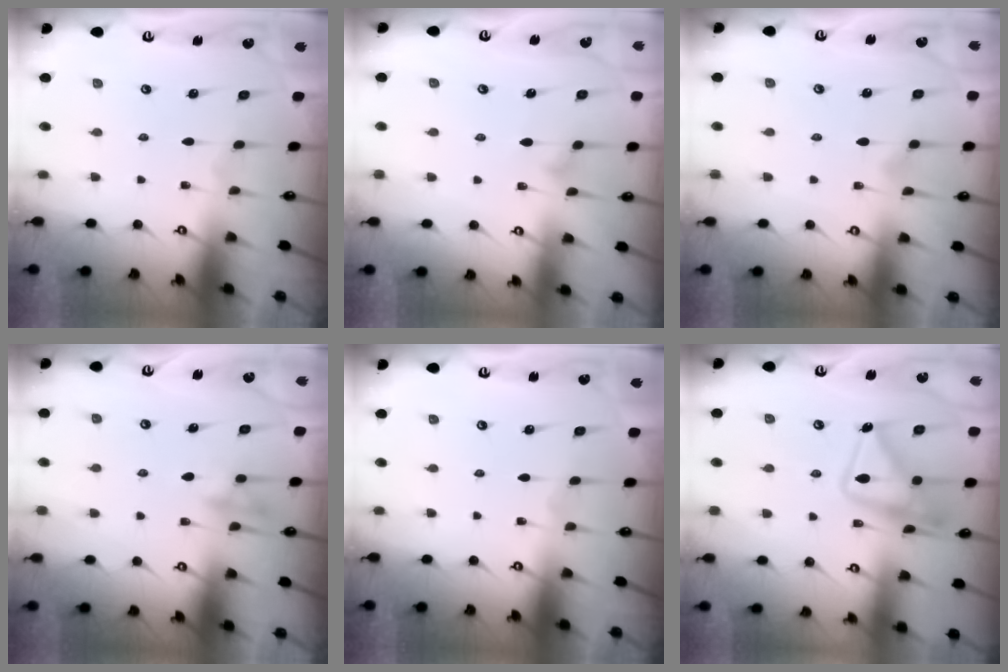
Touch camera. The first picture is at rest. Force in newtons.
{"total": 8.0, "press": 8.0, "slide": 0.5}
{"total": 7.3, "press": 7.3, "slide": 0.4}
{"total": 9.0, "press": 8.9, "slide": 1.2}
{"total": 0.0}
{"total": 16.3, "press": 16.2, "slide": 1.1}